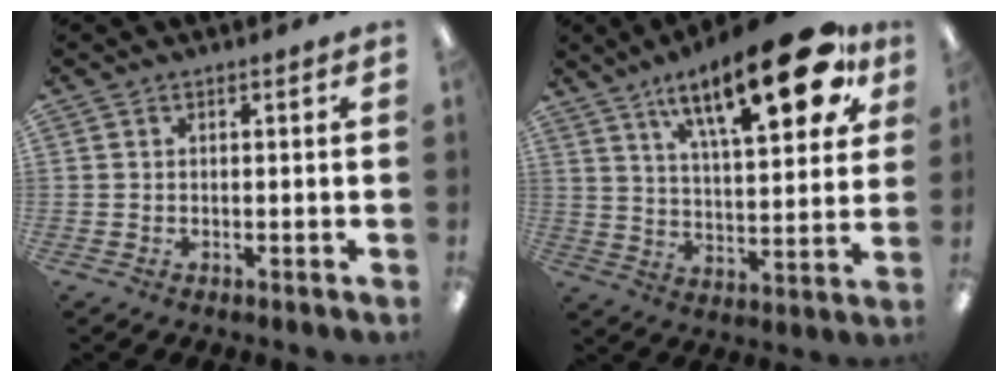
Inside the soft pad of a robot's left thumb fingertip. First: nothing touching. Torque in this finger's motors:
{"motor_torque": [0.47, 0.64, 1.39, -1.38, 0.18]}